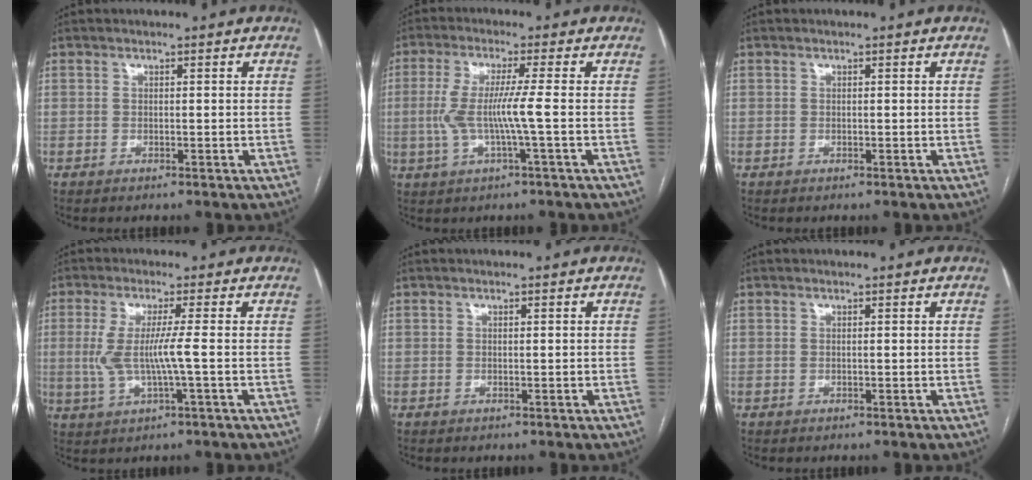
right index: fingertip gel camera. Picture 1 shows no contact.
{"total": 6.7, "force": [-0.8, -0.5, 6.6], "torque": [-0.144, 0.004, -0.015]}
{"total": 0.0}
{"total": 6.2, "force": [-0.3, -0.2, 6.2], "torque": [-0.136, -0.001, -0.005]}
{"total": 0.0}
{"total": 0.0}